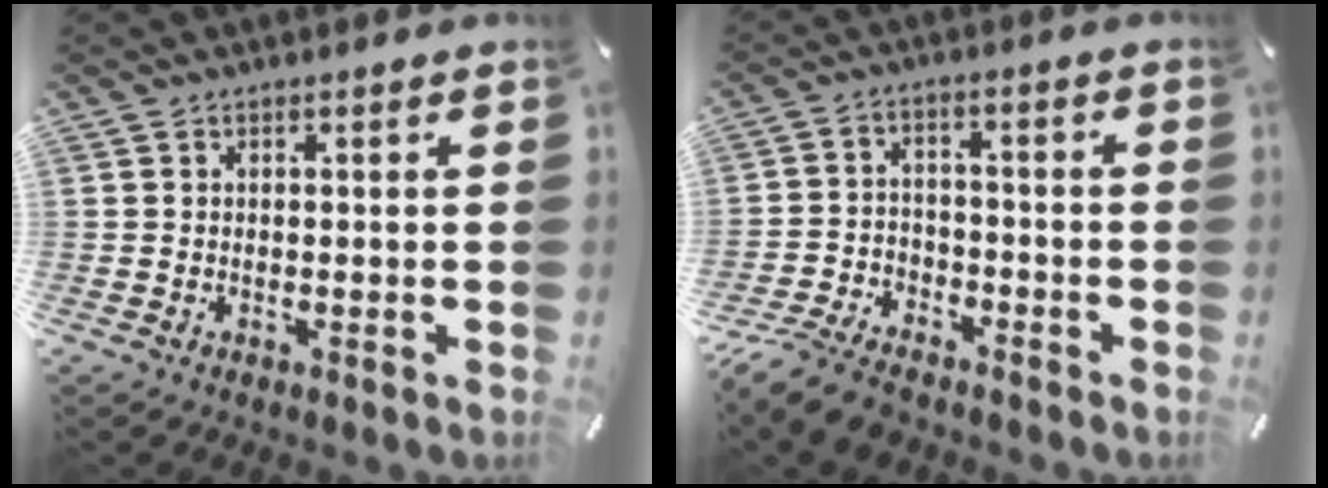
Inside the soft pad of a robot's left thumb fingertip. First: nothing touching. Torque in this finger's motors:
{"motor_torque": [-0.94, 1.63, 0.16, 0.15, 0.02]}